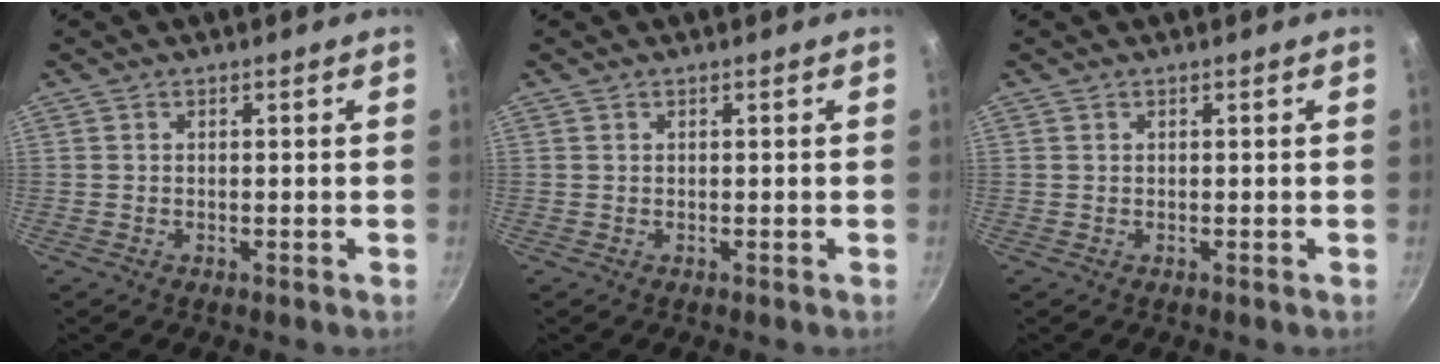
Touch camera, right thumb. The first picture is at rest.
{"total": 0.0}
{"total": 0.0}